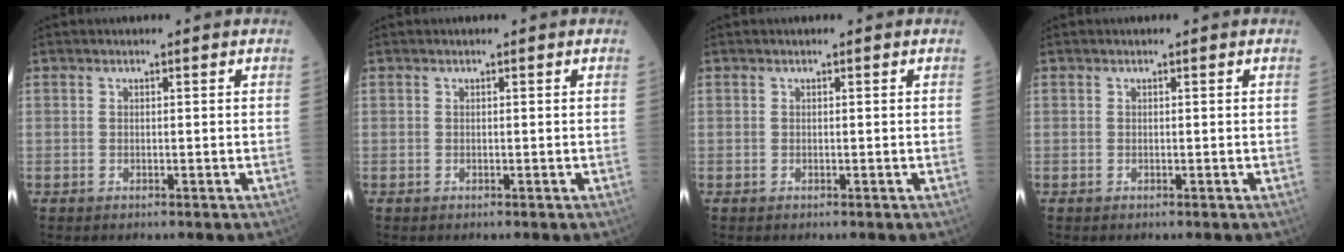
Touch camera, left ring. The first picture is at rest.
{"total": 0.0}
{"total": 0.0}
{"total": 0.0}